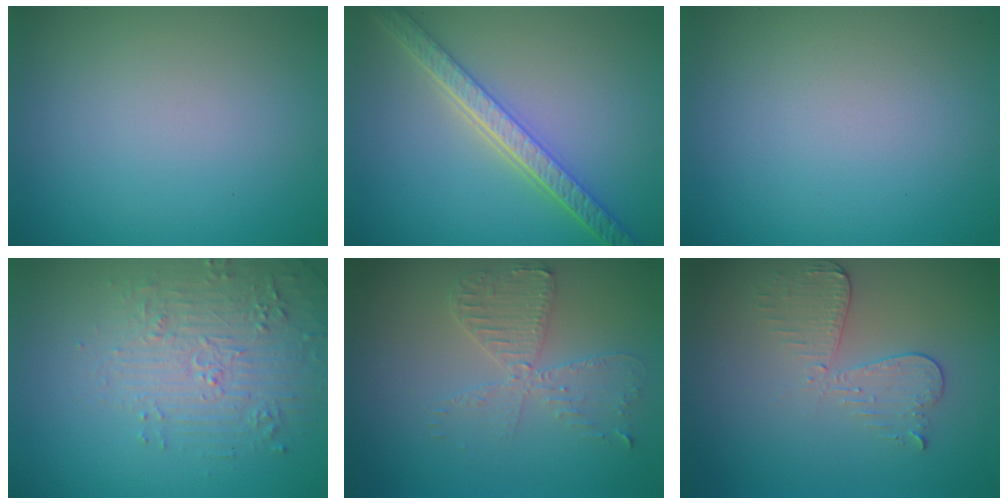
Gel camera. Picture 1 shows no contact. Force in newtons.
{"total": 5.0, "press": 4.2, "slide": 2.6}
{"total": 0.0}
{"total": 4.7, "press": 4.6, "slide": 1.0}
{"total": 3.7, "press": 3.2, "slide": 1.9}
{"total": 2.9, "press": 2.6, "slide": 1.4}